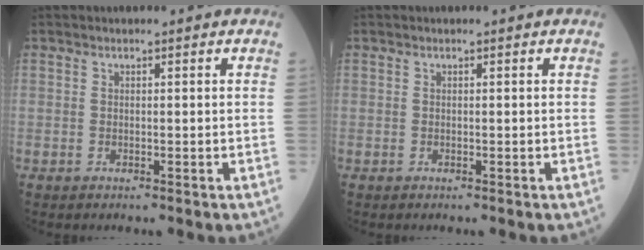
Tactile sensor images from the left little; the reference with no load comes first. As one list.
[{"total": 0.0}]